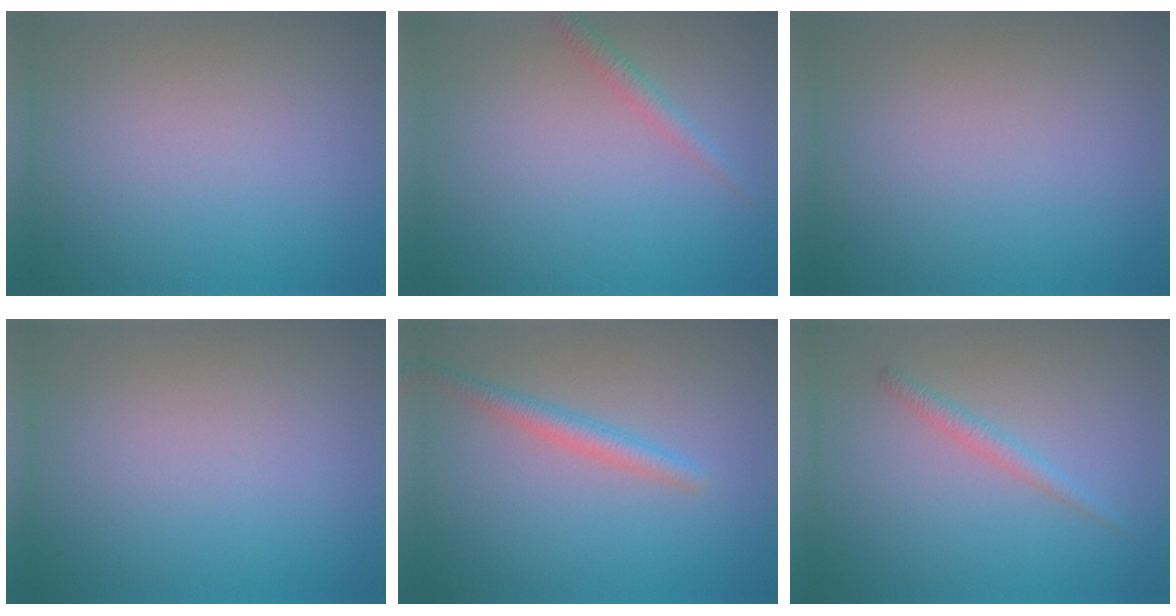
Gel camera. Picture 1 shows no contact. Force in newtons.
{"total": 1.4, "press": 1.4, "slide": 0.1}
{"total": 0.0}
{"total": 0.0}
{"total": 2.4, "press": 2.4, "slide": 0.1}
{"total": 1.4, "press": 1.4, "slide": 0.1}